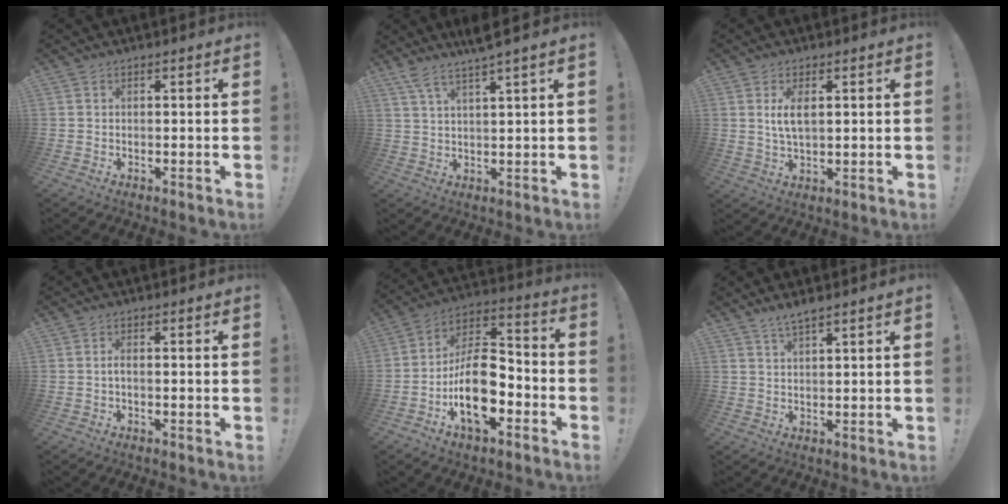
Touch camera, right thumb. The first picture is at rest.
{"total": 5.7, "force": [4.3, -0.5, 3.6], "torque": [-0.079, -0.018, 0.075]}
{"total": 5.0, "force": [1.4, 2.4, 4.2], "torque": [-0.084, -0.003, 0.021]}
{"total": 1.4, "force": [-0.4, 0.4, 1.3], "torque": [-0.029, 0.007, -0.007]}
{"total": 18.1, "force": [-6.7, 9.7, 13.7], "torque": [-0.253, 0.037, -0.106]}
{"total": 3.1, "force": [2.5, -0.2, 1.8], "torque": [-0.039, -0.012, 0.044]}